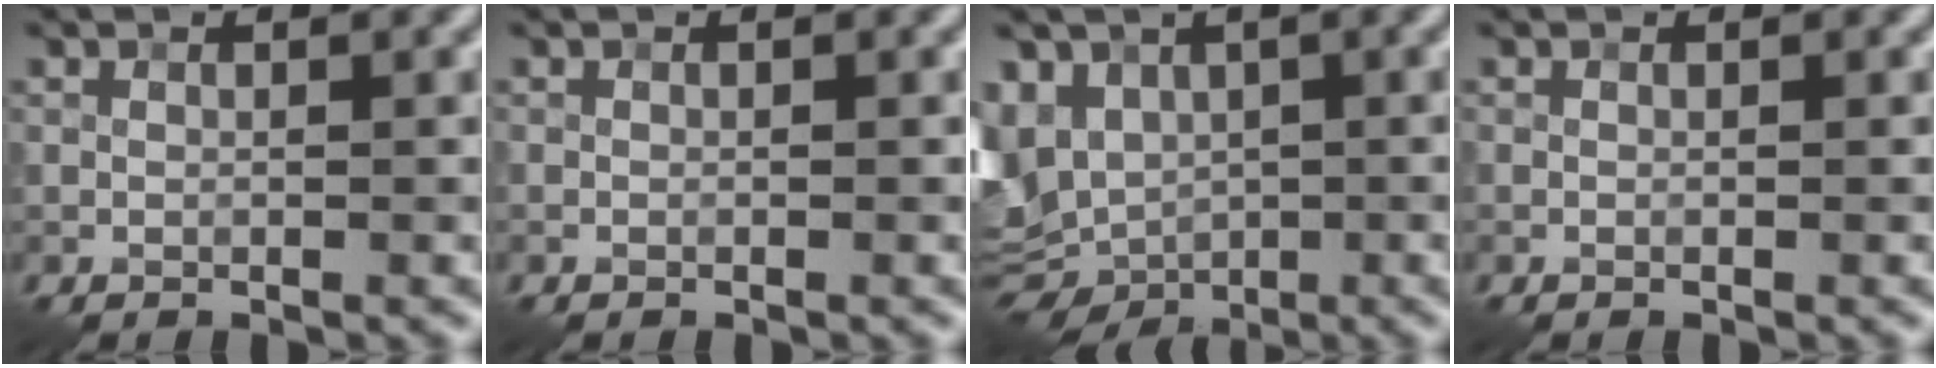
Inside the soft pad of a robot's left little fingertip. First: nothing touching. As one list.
[{"total": 0.0}, {"total": 10.2, "force": [-1.8, 7.9, 6.2], "torque": [-0.119, 0.000, -0.008]}, {"total": 0.0}]